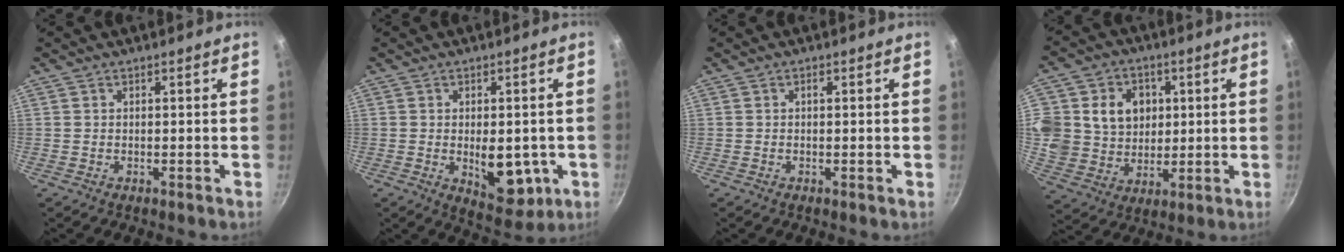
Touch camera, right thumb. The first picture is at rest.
{"total": 10.2, "force": [-1.7, 5.6, 8.3], "torque": [-0.084, -0.013, -0.010]}
{"total": 0.7, "force": [0.1, 0.2, 0.6], "torque": [-0.013, 0.002, 0.001]}
{"total": 16.9, "force": [3.1, 14.9, 7.3], "torque": [-0.135, 0.000, 0.058]}